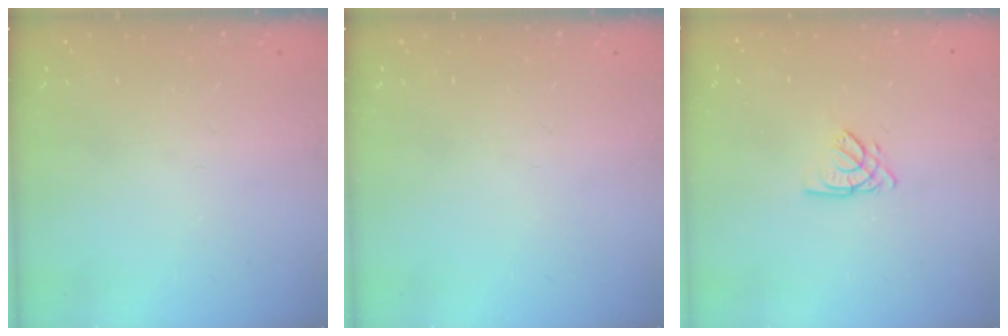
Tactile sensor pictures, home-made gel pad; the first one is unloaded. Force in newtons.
{"total": 0.0}
{"total": 2.7, "press": 2.7, "slide": 0.3}